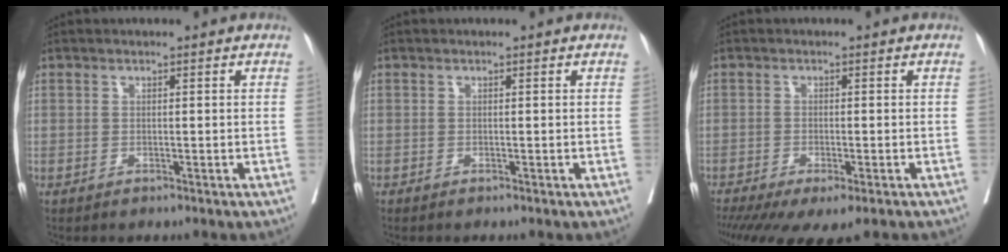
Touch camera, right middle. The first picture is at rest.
{"total": 0.0}
{"total": 10.3, "force": [-7.3, 2.6, 6.9], "torque": [-0.116, -0.019, -0.112]}